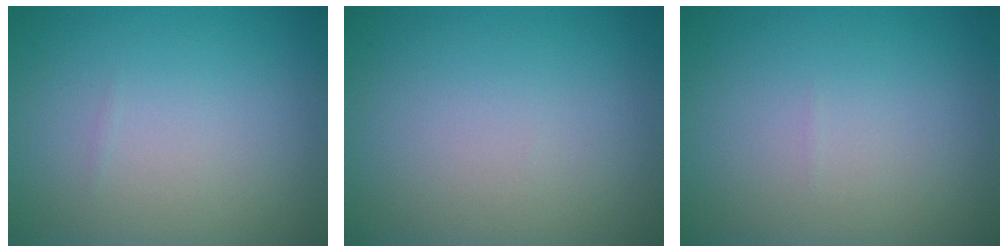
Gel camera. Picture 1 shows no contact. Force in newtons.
{"total": 0.0}
{"total": 0.0}